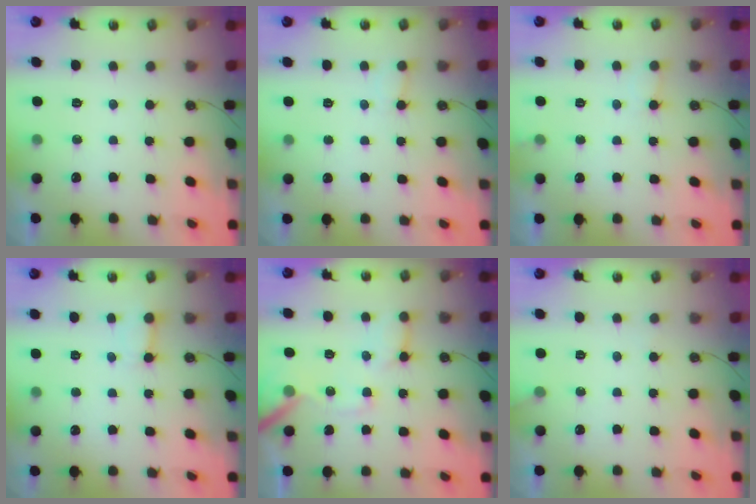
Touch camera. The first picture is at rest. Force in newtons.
{"total": 4.8, "press": 4.7, "slide": 0.6}
{"total": 5.7, "press": 5.7, "slide": 0.5}
{"total": 2.7, "press": 2.7, "slide": 0.5}
{"total": 11.5, "press": 11.3, "slide": 1.5}
{"total": 5.5, "press": 5.5, "slide": 0.5}